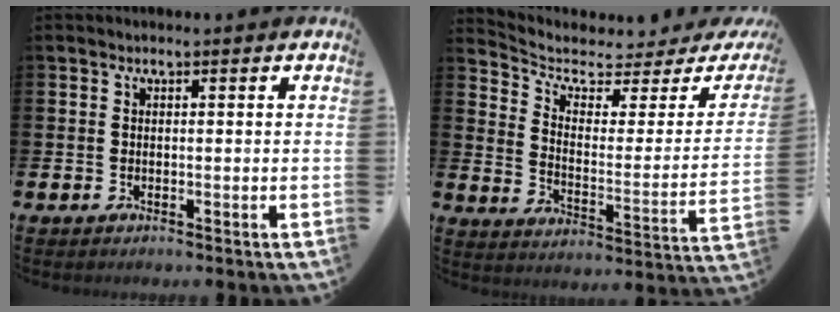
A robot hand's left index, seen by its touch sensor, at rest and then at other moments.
{"total": 4.6, "force": [3.7, 2.0, 2.0], "torque": [-0.065, -0.034, 0.054]}